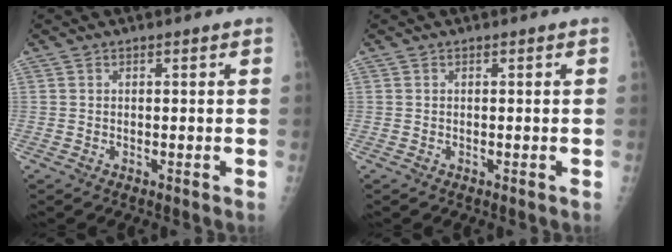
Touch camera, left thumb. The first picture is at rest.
{"total": 0.0}